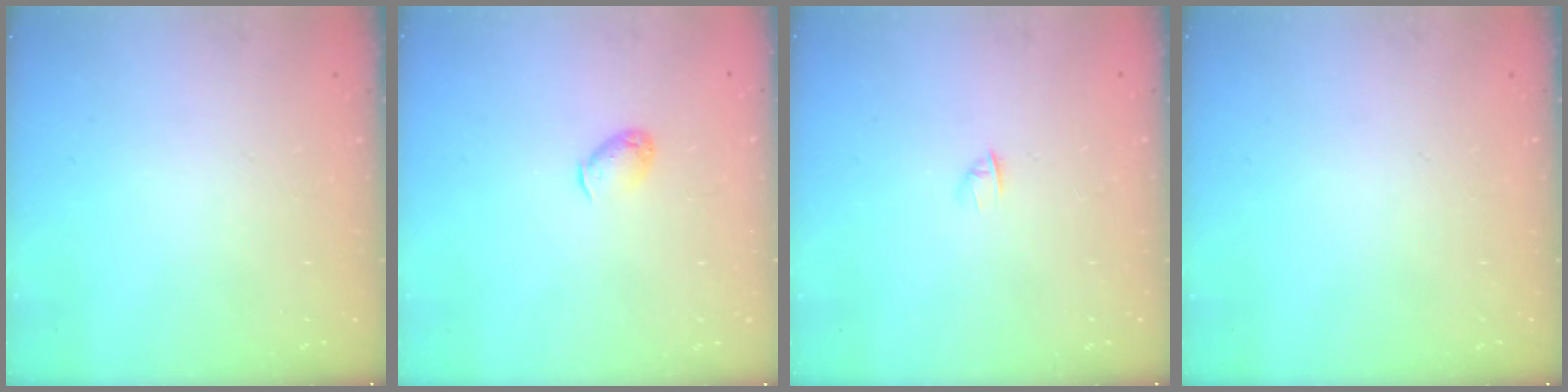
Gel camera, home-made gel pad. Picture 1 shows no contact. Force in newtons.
{"total": 4.5, "press": 4.4, "slide": 0.7}
{"total": 1.6, "press": 1.5, "slide": 0.4}
{"total": 0.0}